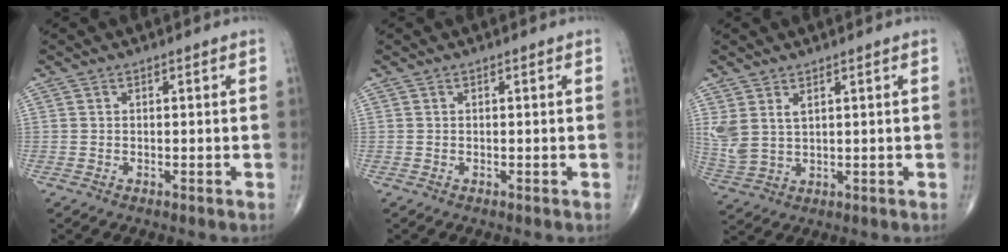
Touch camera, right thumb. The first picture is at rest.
{"total": 0.0}
{"total": 5.5, "force": [2.3, 3.0, 4.0], "torque": [-0.096, -0.006, 0.059]}